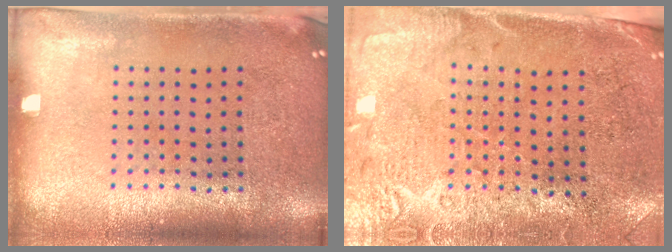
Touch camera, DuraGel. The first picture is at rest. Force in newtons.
{"total": 2.7, "press": 2.4, "slide": 1.2}